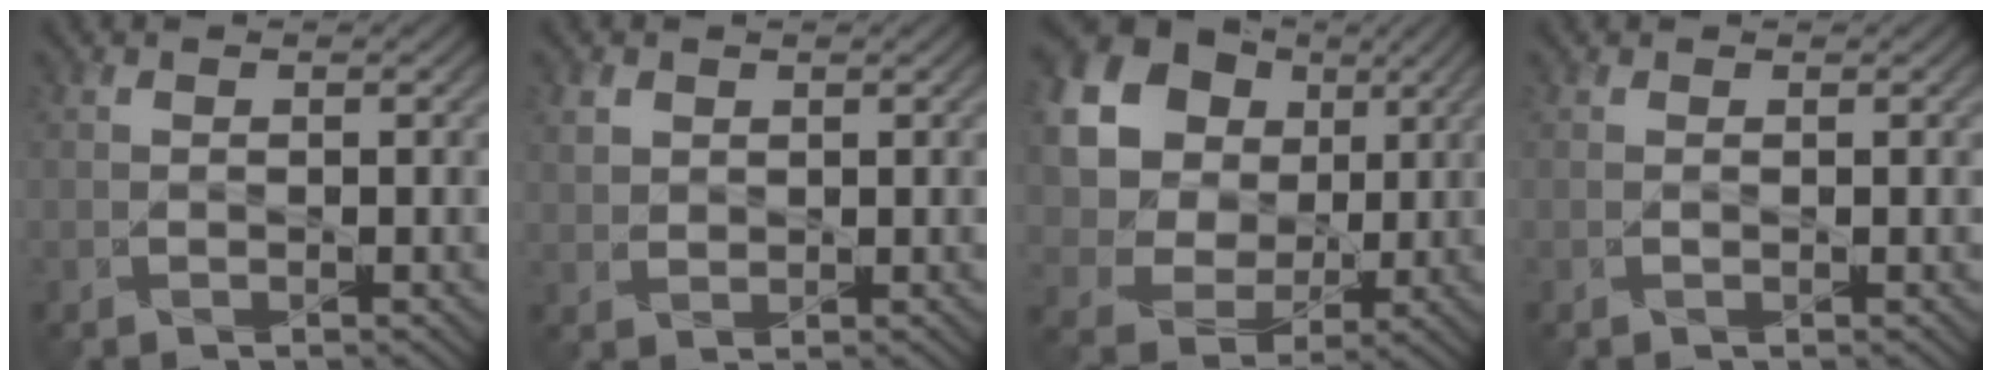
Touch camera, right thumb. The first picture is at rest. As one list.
[{"total": 2.2, "force": [1.2, 1.6, 0.9], "torque": [-0.031, -0.003, 0.031]}, {"total": 18.1, "force": [6.3, 14.5, 8.7], "torque": [-0.258, 0.043, 0.147]}, {"total": 0.0}]